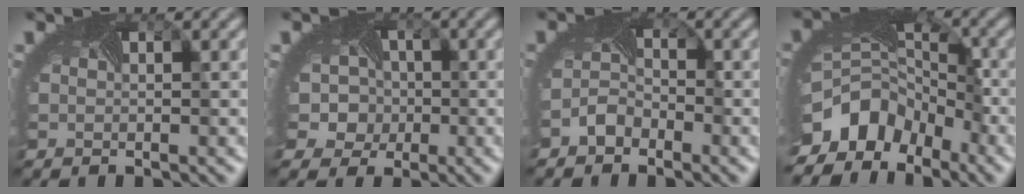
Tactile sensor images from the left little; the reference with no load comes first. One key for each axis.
{"total": 8.8, "fx": -0.6, "fy": 7.9, "fz": 3.9, "tx": -0.064, "ty": 0.007, "tz": -0.051}
{"total": 2.0, "fx": -1.7, "fy": 1.1, "fz": 0.3, "tx": -0.012, "ty": 0.001, "tz": -0.035}
{"total": 10.6, "fx": -6.2, "fy": 7.1, "fz": 4.7, "tx": -0.102, "ty": -0.021, "tz": -0.105}